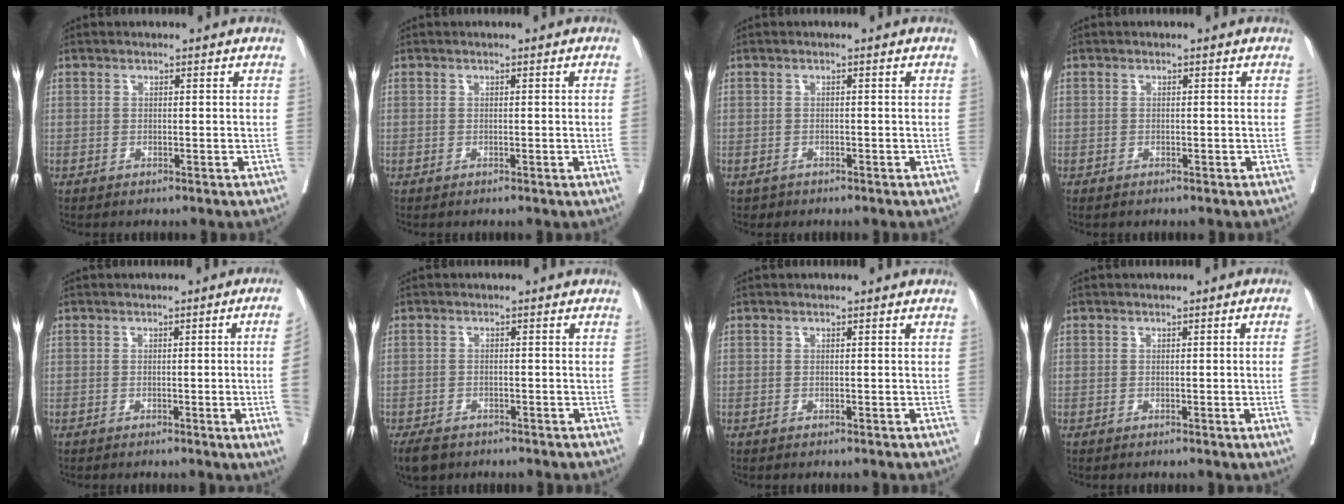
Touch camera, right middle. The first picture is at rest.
{"total": 0.9, "force": [-0.1, -0.4, 0.8], "torque": [-0.008, 0.000, -0.003]}
{"total": 1.1, "force": [-0.8, 0.7, 0.0], "torque": [-0.005, 0.002, -0.010]}
{"total": 0.0}
{"total": 8.4, "force": [-1.1, -2.9, 7.8], "torque": [-0.079, -0.019, -0.014]}
{"total": 4.6, "force": [-3.5, 2.3, 1.9], "torque": [-0.031, -0.005, -0.055]}
{"total": 0.0}
{"total": 3.1, "force": [-0.3, -1.1, 2.9], "torque": [-0.041, -0.007, -0.002]}